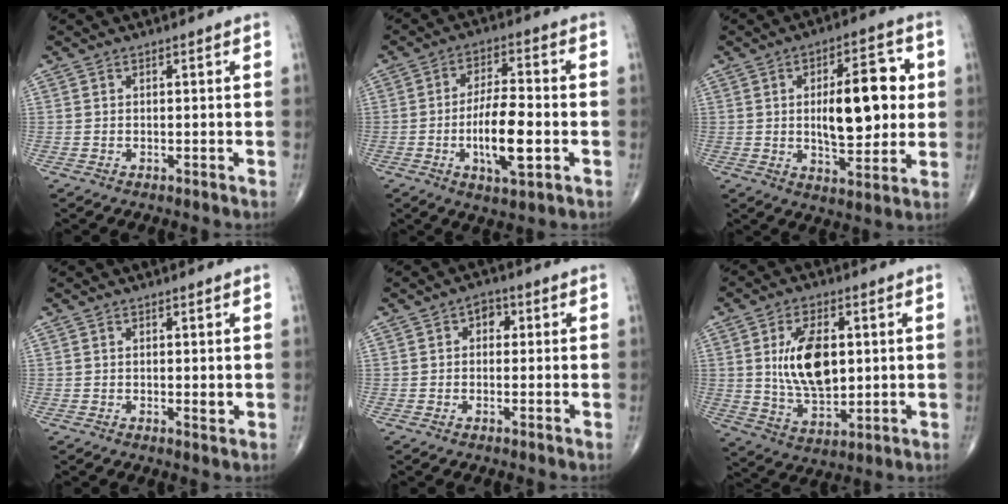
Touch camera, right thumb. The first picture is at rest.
{"total": 11.4, "force": [-2.7, 3.7, 10.4], "torque": [-0.182, 0.009, -0.046]}
{"total": 15.5, "force": [1.6, 6.7, 13.8], "torque": [-0.174, -0.002, 0.026]}
{"total": 1.3, "force": [0.1, 0.4, 1.3], "torque": [-0.019, -0.005, 0.002]}
{"total": 3.1, "force": [0.6, 2.2, 2.0], "torque": [-0.012, 0.010, 0.001]}
{"total": 13.4, "force": [2.1, 7.4, 11.0], "torque": [-0.176, -0.013, 0.045]}